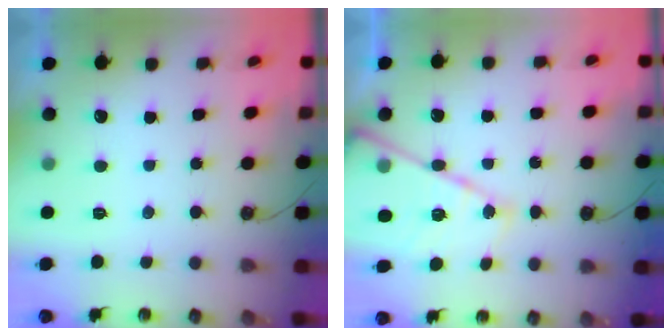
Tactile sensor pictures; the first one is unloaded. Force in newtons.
{"total": 18.0, "press": 17.9, "slide": 1.9}